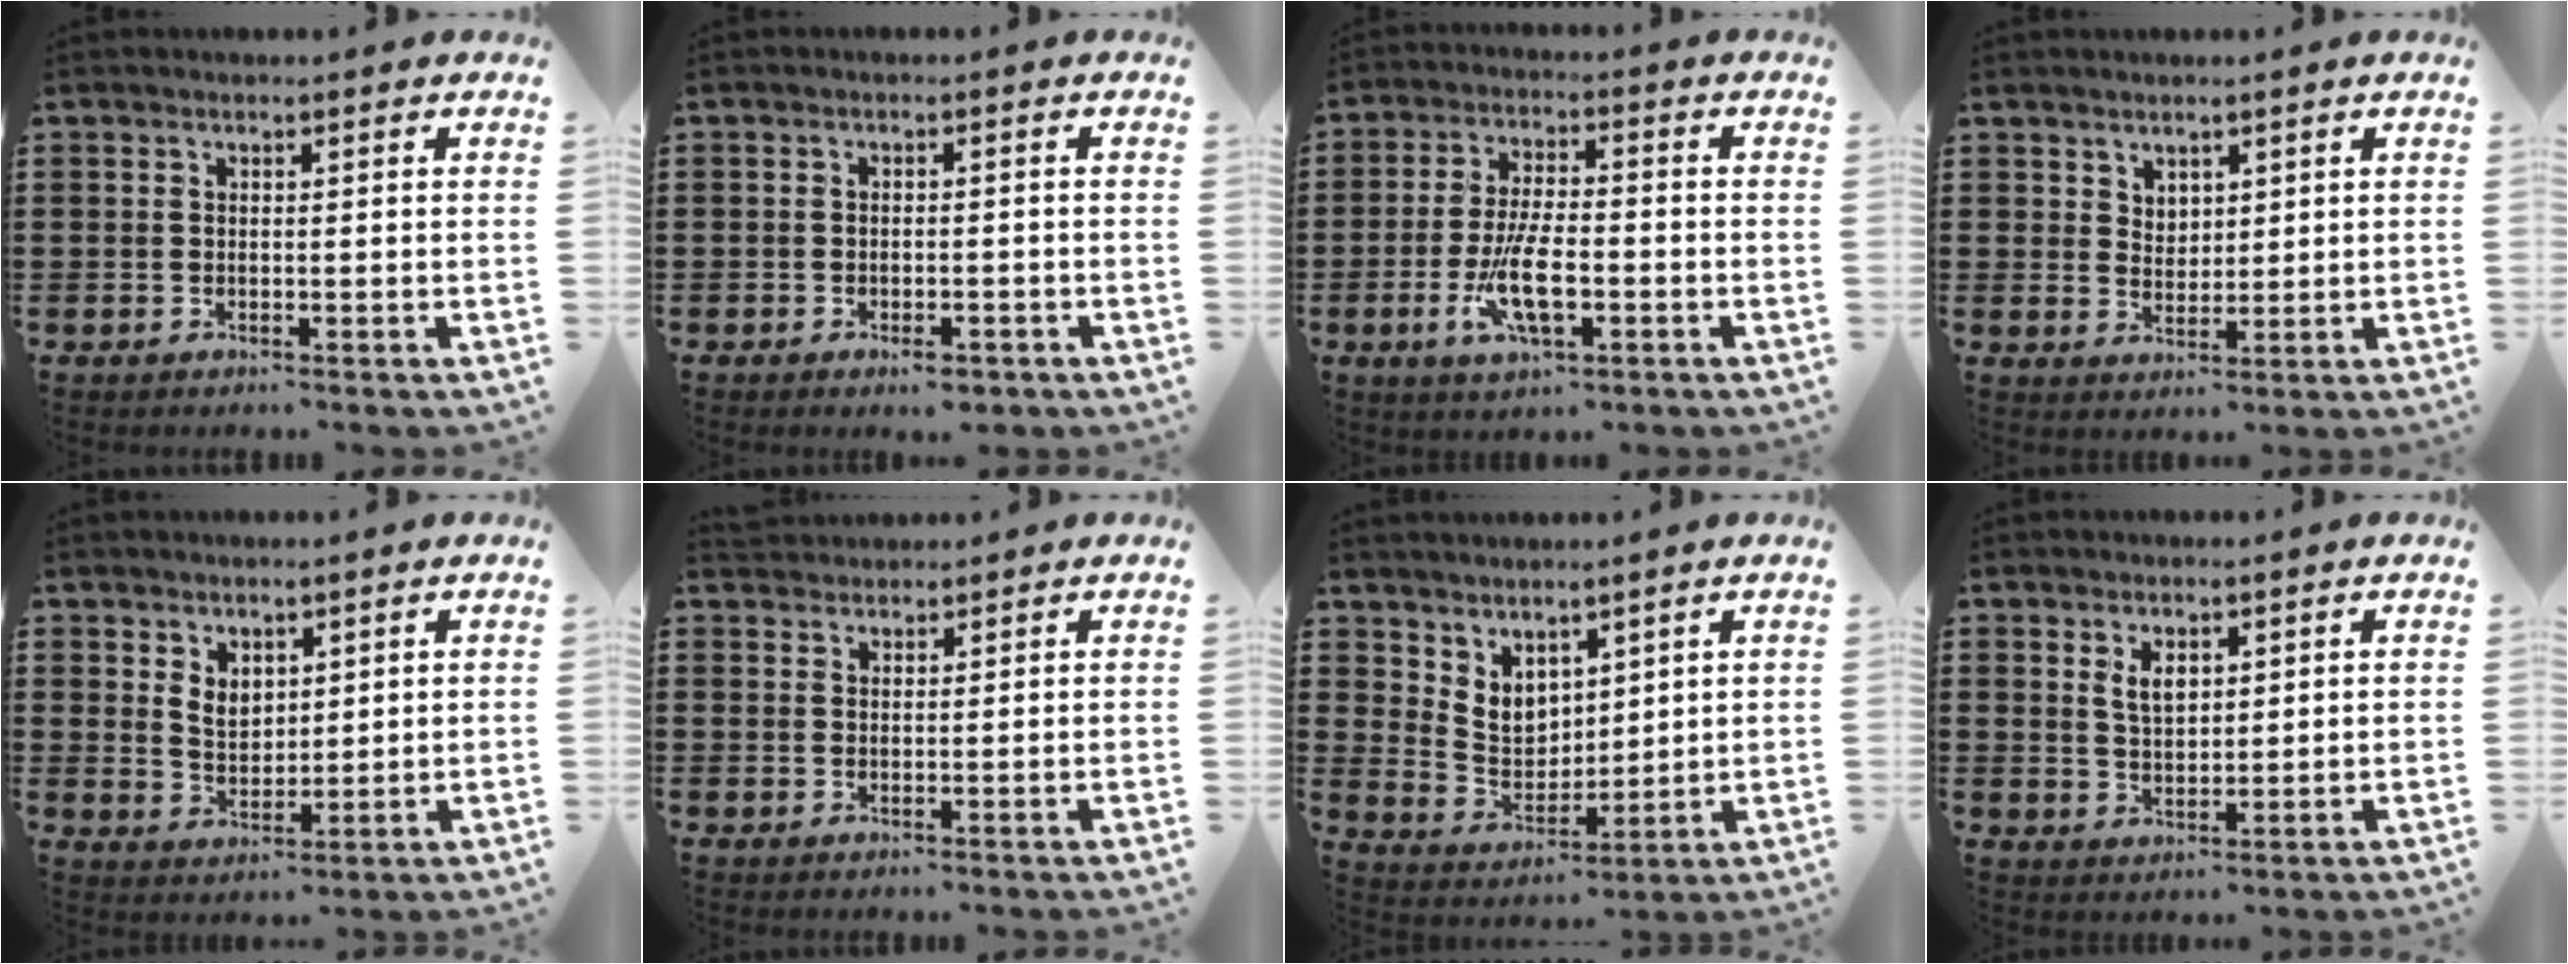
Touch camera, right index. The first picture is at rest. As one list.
[{"total": 2.0, "force": [-1.5, 0.6, 1.1], "torque": [-0.022, 0.002, -0.030]}, {"total": 9.2, "force": [-2.7, 3.2, 8.2], "torque": [-0.183, -0.021, -0.051]}, {"total": 2.9, "force": [2.1, 1.9, 0.2], "torque": [-0.012, 0.007, 0.041]}, {"total": 3.7, "force": [2.1, 2.6, 1.6], "torque": [-0.039, 0.010, 0.039]}, {"total": 1.8, "force": [1.7, 0.4, -0.3], "torque": [0.001, 0.005, 0.035]}, {"total": 5.3, "force": [3.8, 3.5, 1.5], "torque": [-0.049, -0.007, 0.073]}, {"total": 3.4, "force": [1.8, 1.9, 2.2], "torque": [-0.049, 0.006, 0.032]}]